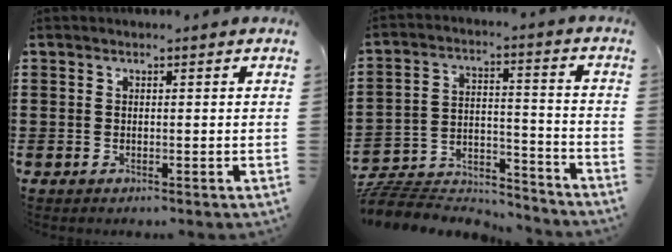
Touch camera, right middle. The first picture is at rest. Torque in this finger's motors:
{"motor_torque": [0.97, -0.94, 0.19, 0.17]}